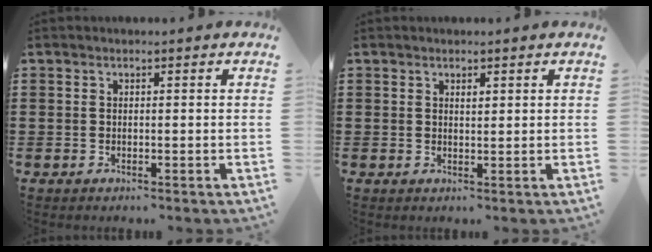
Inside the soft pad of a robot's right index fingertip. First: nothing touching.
{"total": 0.9, "force": [0.6, 0.4, 0.6], "torque": [-0.012, 0.003, 0.011]}